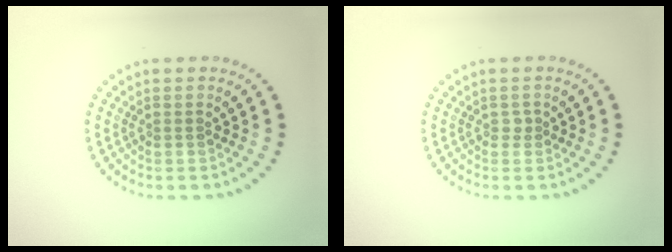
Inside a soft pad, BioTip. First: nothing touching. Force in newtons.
{"total": 0.5, "press": 0.4, "slide": 0.3}